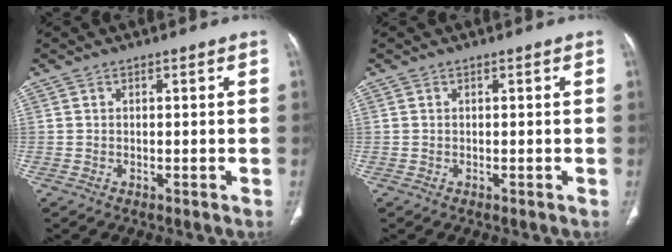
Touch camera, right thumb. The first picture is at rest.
{"total": 0.0}